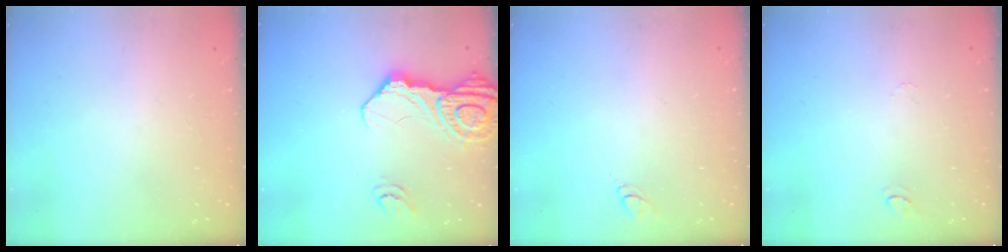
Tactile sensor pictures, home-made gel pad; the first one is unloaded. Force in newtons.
{"total": 16.4, "press": 16.3, "slide": 1.9}
{"total": 3.0, "press": 3.0, "slide": 0.2}
{"total": 4.5, "press": 4.5, "slide": 0.4}